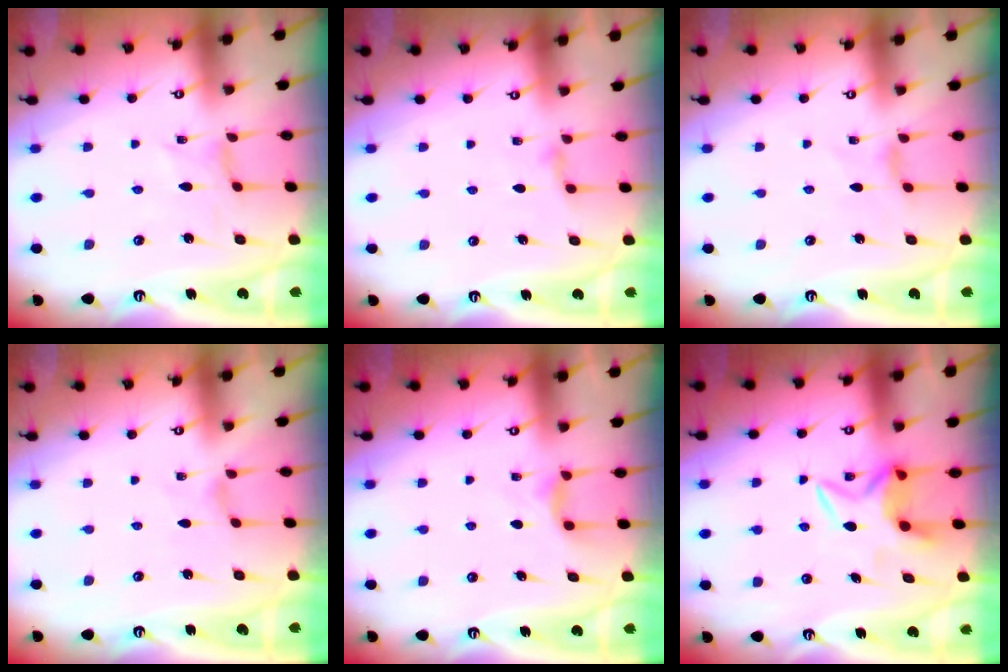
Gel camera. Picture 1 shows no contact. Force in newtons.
{"total": 2.3, "press": 2.3, "slide": 0.4}
{"total": 1.6, "press": 1.5, "slide": 0.4}
{"total": 0.0}
{"total": 4.5, "press": 4.4, "slide": 0.5}
{"total": 6.5, "press": 6.5, "slide": 0.5}